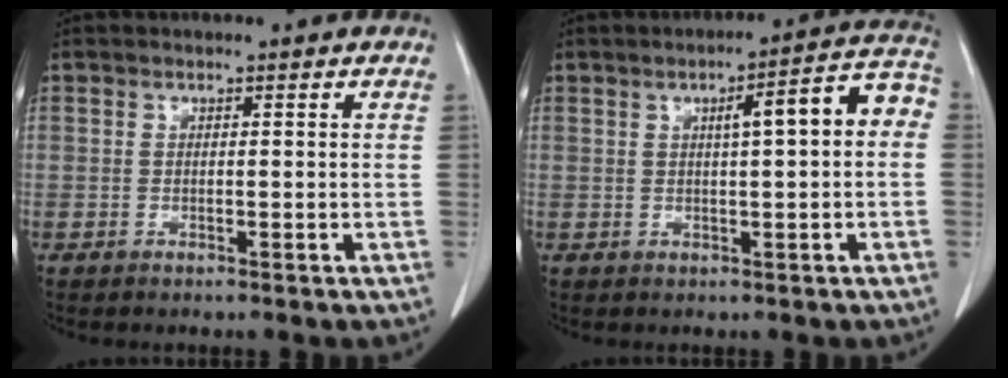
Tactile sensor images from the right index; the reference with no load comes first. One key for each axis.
{"total": 7.8, "fx": 1.0, "fy": 1.2, "fz": 7.6, "tx": -0.100, "ty": 0.029, "tz": 0.008}